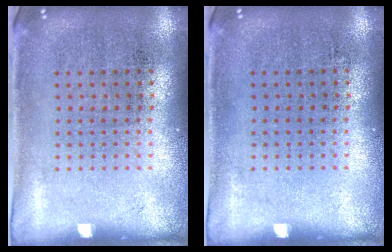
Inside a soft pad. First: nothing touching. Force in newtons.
{"total": 0.0}